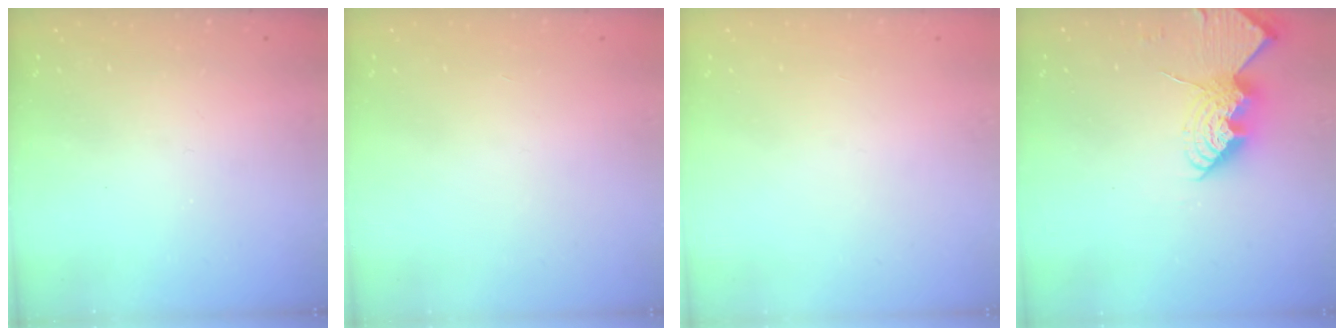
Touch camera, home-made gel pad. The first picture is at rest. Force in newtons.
{"total": 0.0}
{"total": 0.0}
{"total": 14.4, "press": 14.3, "slide": 1.2}